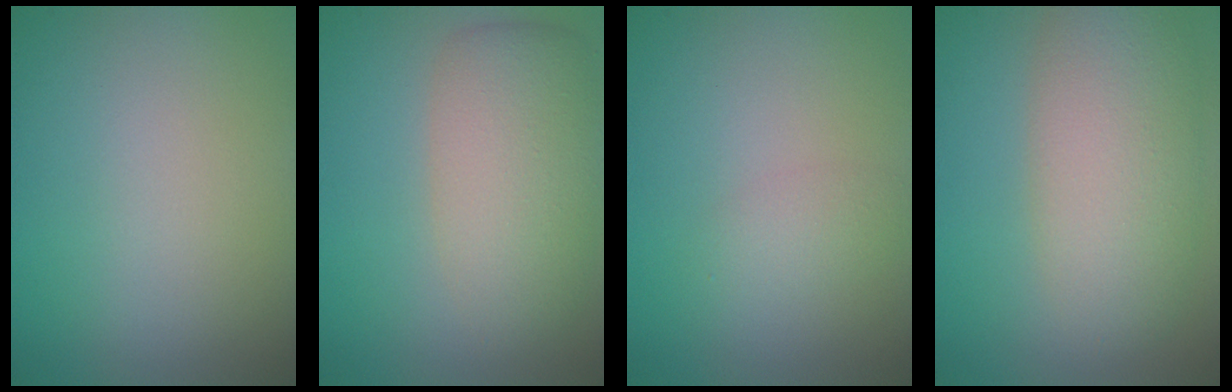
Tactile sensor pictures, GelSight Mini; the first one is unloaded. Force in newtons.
{"total": 5.6, "press": 5.6, "slide": 0.3}
{"total": 1.2, "press": 1.2, "slide": 0.1}
{"total": 6.6, "press": 6.6, "slide": 0.3}